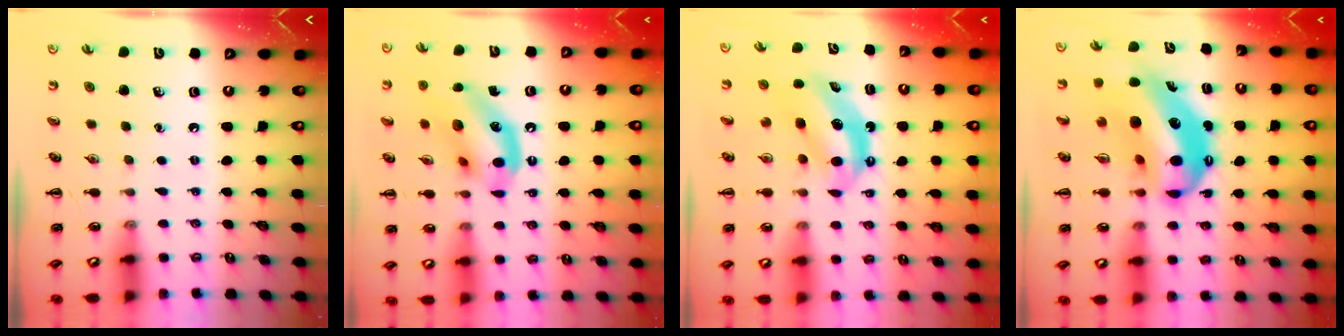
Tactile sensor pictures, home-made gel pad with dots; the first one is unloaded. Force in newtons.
{"total": 14.0, "press": 13.6, "slide": 3.3}
{"total": 6.1, "press": 6.1, "slide": 0.6}
{"total": 14.7, "press": 14.3, "slide": 3.6}